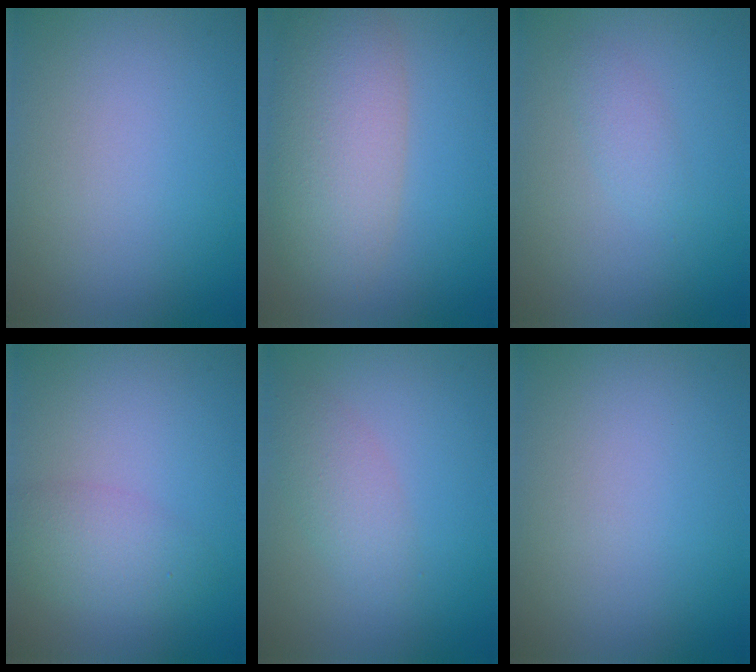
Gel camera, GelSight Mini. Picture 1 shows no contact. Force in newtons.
{"total": 7.2, "press": 7.2, "slide": 0.7}
{"total": 1.3, "press": 1.3, "slide": 0.1}
{"total": 3.0, "press": 3.0, "slide": 0.0}
{"total": 2.3, "press": 2.3, "slide": 0.1}
{"total": 0.0}